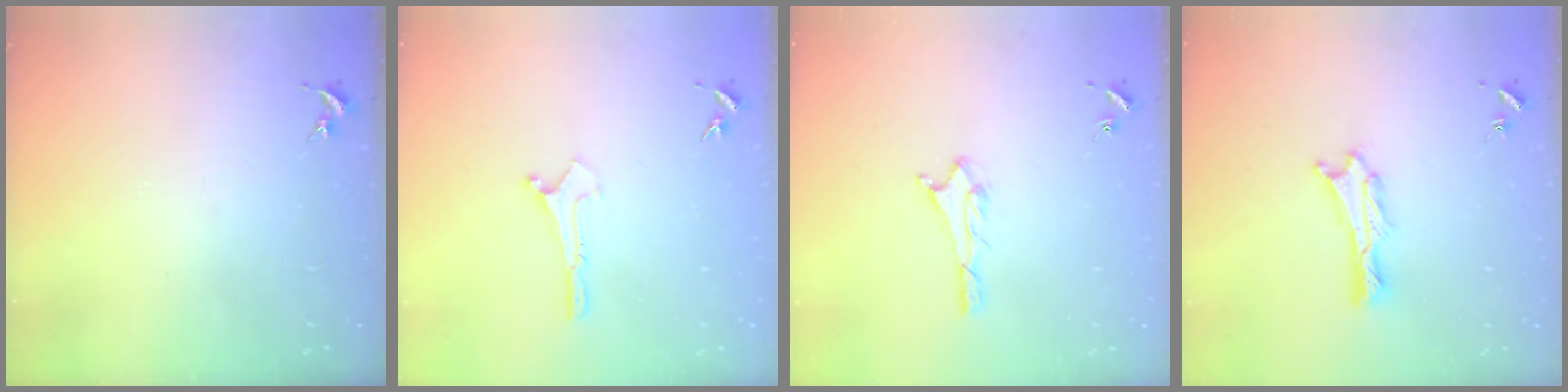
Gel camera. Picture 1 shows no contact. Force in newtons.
{"total": 0.0}
{"total": 2.0, "press": 2.0, "slide": 0.2}
{"total": 0.9, "press": 0.9, "slide": 0.2}